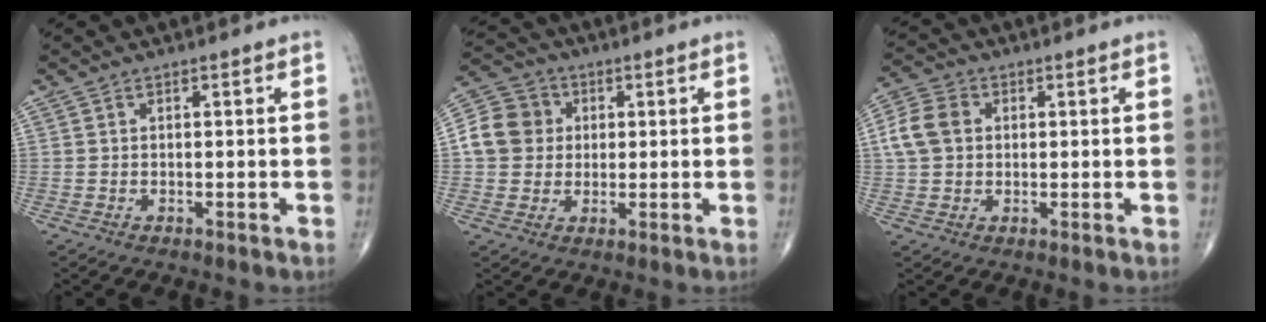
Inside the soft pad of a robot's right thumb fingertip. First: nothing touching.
{"total": 9.6, "force": [1.0, 8.8, 3.8], "torque": [-0.058, 0.015, 0.009]}
{"total": 7.4, "force": [1.1, 5.7, 4.5], "torque": [-0.090, 0.013, 0.017]}